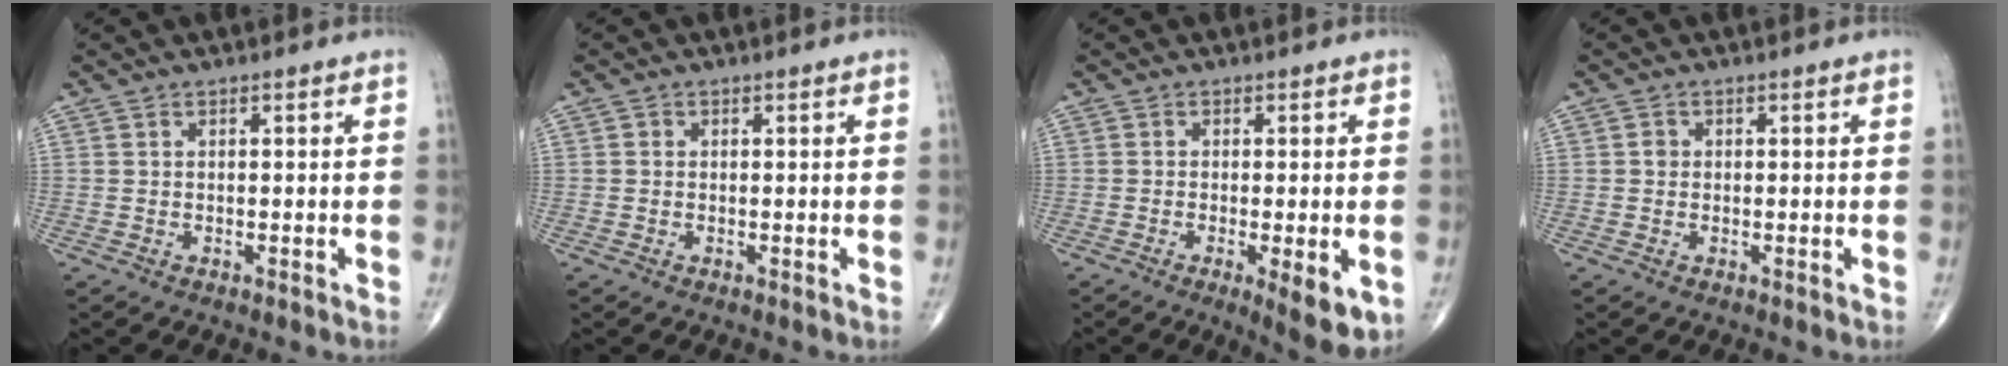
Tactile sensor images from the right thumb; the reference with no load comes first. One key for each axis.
{"total": 0.6, "fx": 0.0, "fy": 0.6, "fz": 0.2, "tx": 0.000, "ty": 0.002, "tz": -0.002}
{"total": 7.7, "fx": -2.5, "fy": 2.0, "fz": 7.0, "tx": -0.094, "ty": -0.018, "tz": -0.034}
{"total": 1.1, "fx": 0.0, "fy": 1.0, "fz": 0.4, "tx": -0.002, "ty": 0.003, "tz": -0.001}